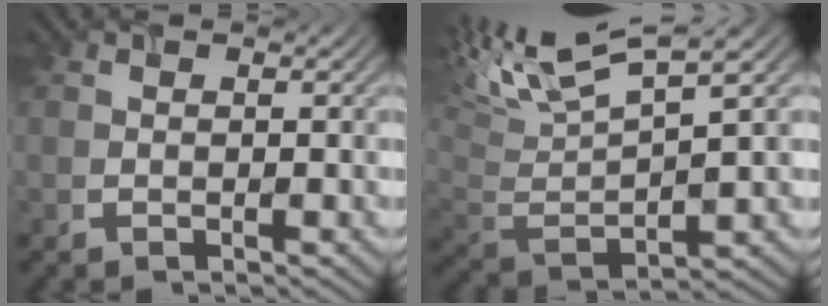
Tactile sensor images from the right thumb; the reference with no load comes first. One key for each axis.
{"total": 12.1, "fx": 6.2, "fy": 3.7, "fz": 9.8, "tx": -0.227, "ty": 0.029, "tz": 0.098}